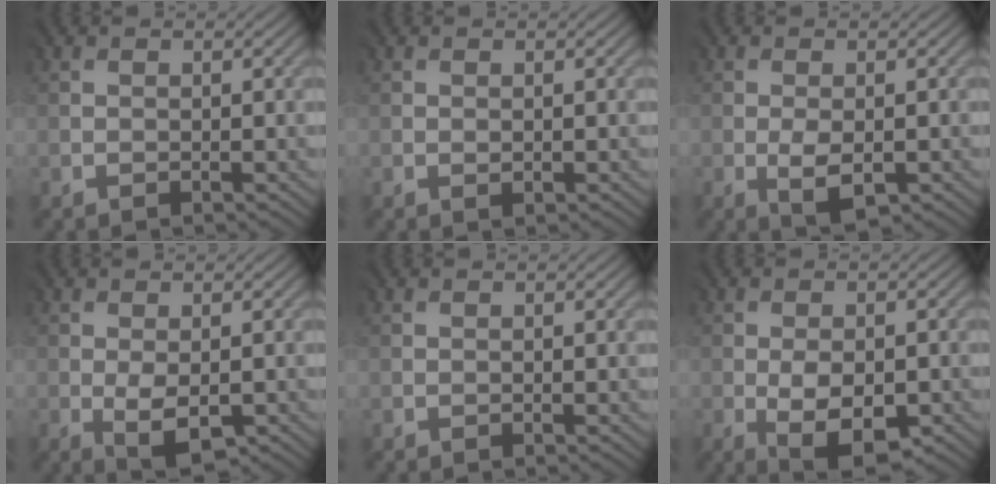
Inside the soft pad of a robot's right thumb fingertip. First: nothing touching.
{"total": 0.5, "force": [0.0, 0.4, 0.4], "torque": [-0.002, -0.001, 0.003]}
{"total": 3.4, "force": [-1.1, 1.8, 2.7], "torque": [-0.060, -0.008, -0.015]}
{"total": 4.0, "force": [-1.1, 2.1, 3.2], "torque": [-0.071, -0.011, -0.012]}
{"total": 0.0}
{"total": 7.0, "force": [-2.5, 3.7, 5.4], "torque": [-0.102, -0.020, -0.035]}